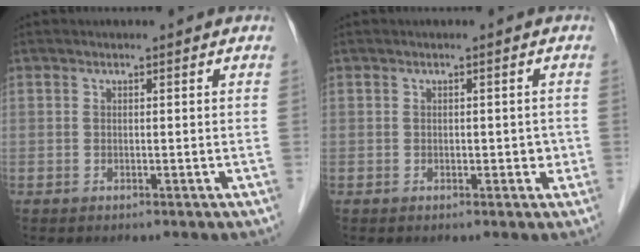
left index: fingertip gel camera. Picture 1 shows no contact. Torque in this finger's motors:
{"motor_torque": [0.02, 0.13, 0.00, -0.01]}